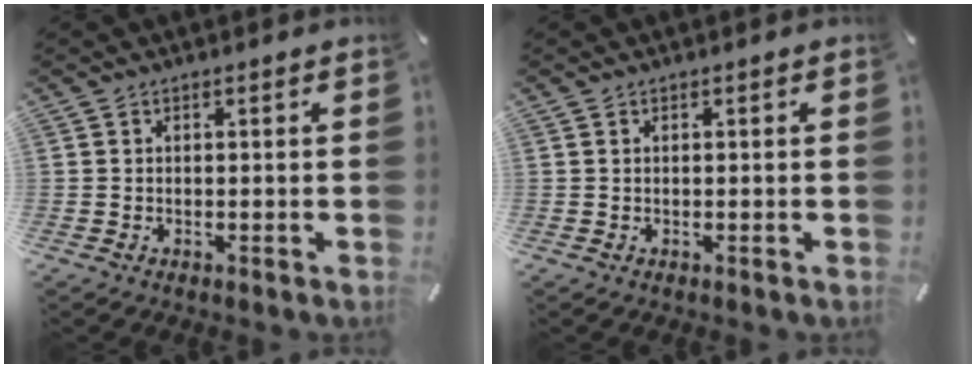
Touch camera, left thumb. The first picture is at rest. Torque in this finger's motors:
{"motor_torque": [0.66, 0.17, -0.19, -0.11, 0.08]}